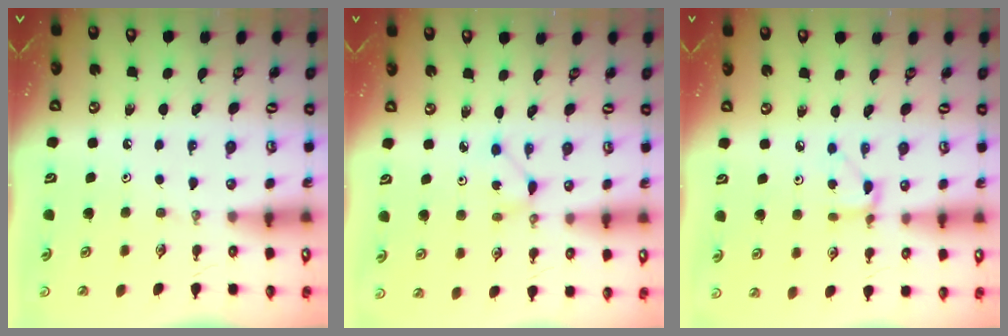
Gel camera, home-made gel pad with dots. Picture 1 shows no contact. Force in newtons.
{"total": 1.8, "press": 1.8, "slide": 0.3}
{"total": 3.8, "press": 3.8, "slide": 0.4}